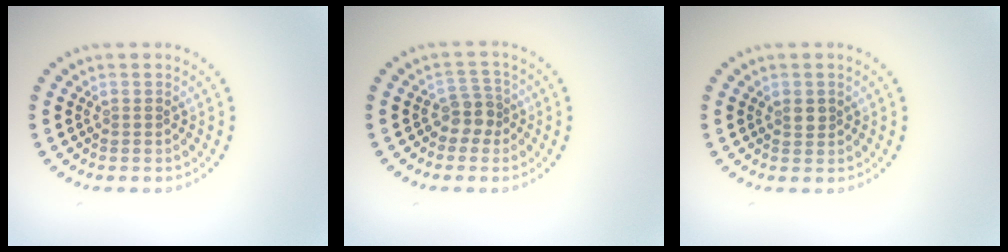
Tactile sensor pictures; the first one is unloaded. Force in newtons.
{"total": 2.1, "press": 1.7, "slide": 1.3}
{"total": 1.1, "press": 1.0, "slide": 0.4}